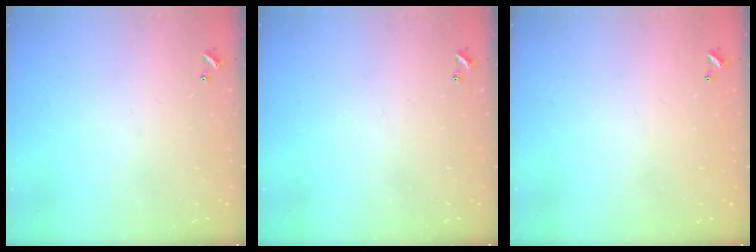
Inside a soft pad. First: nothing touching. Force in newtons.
{"total": 0.0}
{"total": 2.8, "press": 2.8, "slide": 0.1}